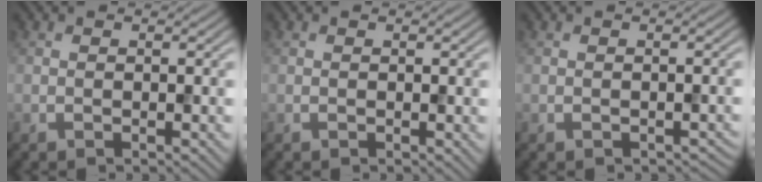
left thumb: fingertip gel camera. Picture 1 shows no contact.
{"total": 0.0}
{"total": 0.7, "force": [-0.4, 0.4, 0.4], "torque": [-0.006, -0.005, -0.004]}